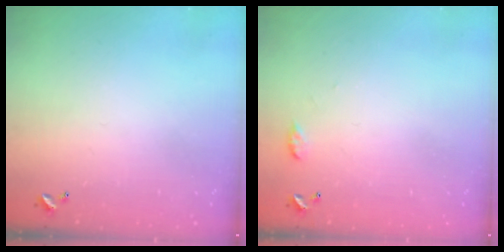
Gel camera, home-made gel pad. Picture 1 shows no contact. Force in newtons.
{"total": 5.0, "press": 5.0, "slide": 0.7}